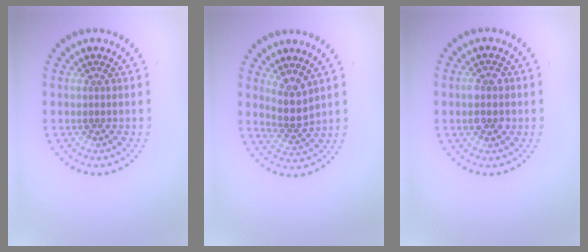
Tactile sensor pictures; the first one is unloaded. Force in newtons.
{"total": 2.6, "press": 2.0, "slide": 1.8}
{"total": 2.8, "press": 2.8, "slide": 0.3}